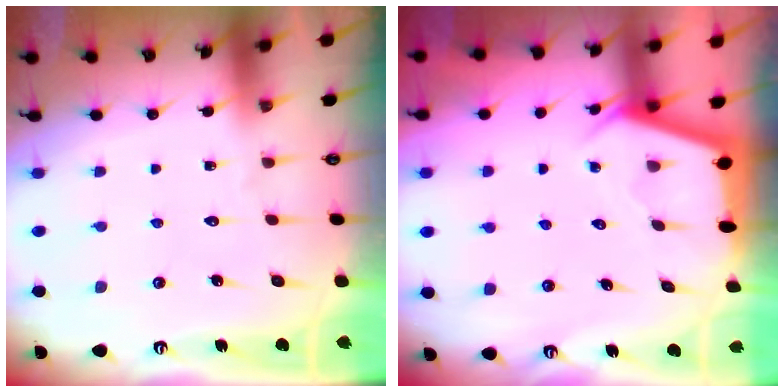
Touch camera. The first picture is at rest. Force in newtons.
{"total": 2.8, "press": 2.8, "slide": 0.3}